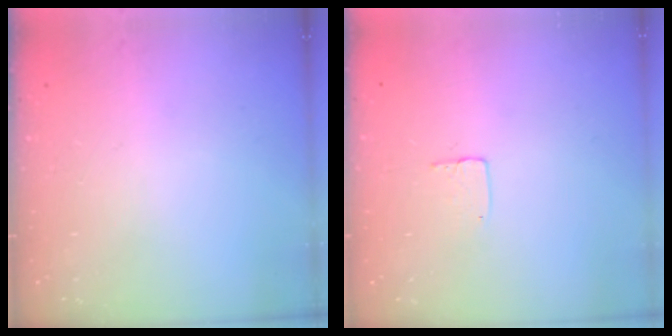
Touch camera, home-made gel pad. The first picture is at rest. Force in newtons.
{"total": 3.5, "press": 3.5, "slide": 0.2}